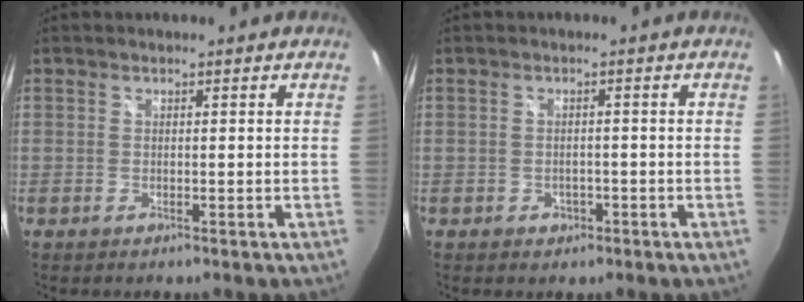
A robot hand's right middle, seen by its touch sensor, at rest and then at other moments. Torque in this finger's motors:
{"motor_torque": [0.78, 0.07, 0.00, 0.00]}